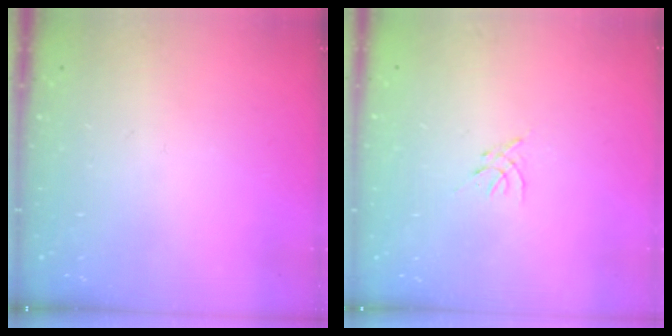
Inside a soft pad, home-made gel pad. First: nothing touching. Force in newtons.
{"total": 0.0}